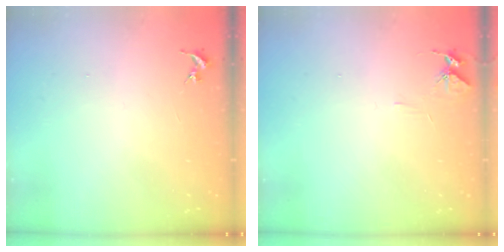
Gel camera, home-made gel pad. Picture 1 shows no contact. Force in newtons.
{"total": 5.4, "press": 5.4, "slide": 0.6}